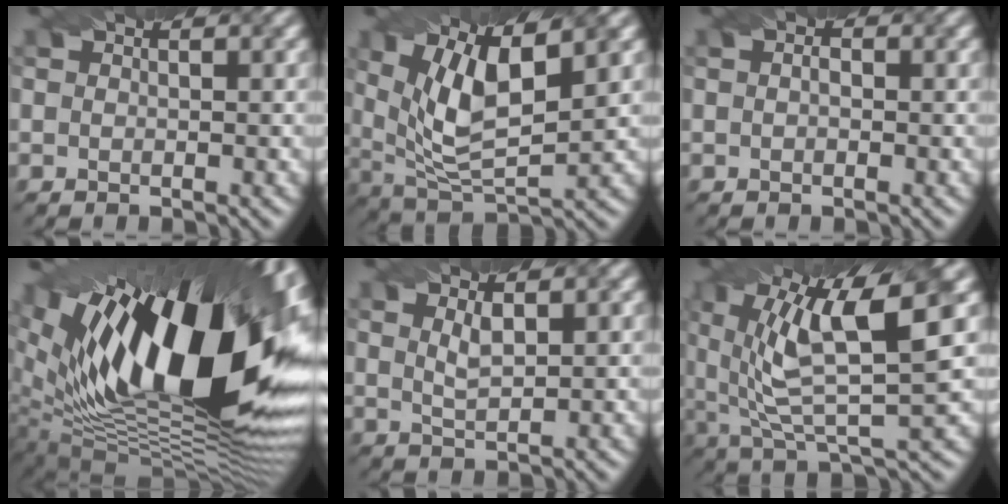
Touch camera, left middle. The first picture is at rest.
{"total": 8.4, "force": [2.8, 3.3, 7.2], "torque": [-0.145, -0.002, 0.052]}
{"total": 1.4, "force": [0.3, 0.9, 1.0], "torque": [-0.013, -0.003, -0.005]}
{"total": 20.7, "force": [6.8, 9.3, 17.2], "torque": [-0.285, 0.021, 0.110]}
{"total": 1.8, "force": [0.8, 0.5, 1.6], "torque": [-0.031, -0.003, 0.018]}
{"total": 10.2, "force": [3.1, 2.9, 9.3], "torque": [-0.184, 0.005, 0.060]}